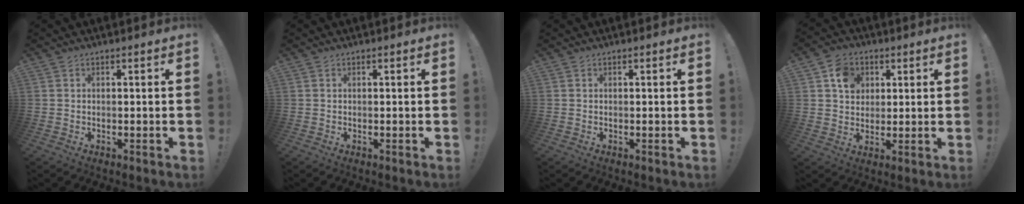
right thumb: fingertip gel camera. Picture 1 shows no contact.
{"total": 0.0}
{"total": 0.0}
{"total": 8.9, "force": [3.3, 7.6, 3.2], "torque": [-0.037, -0.011, 0.065]}